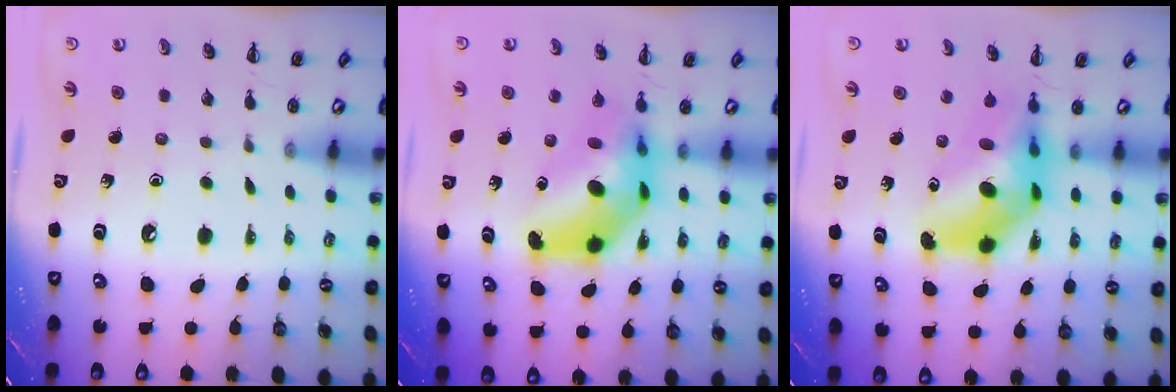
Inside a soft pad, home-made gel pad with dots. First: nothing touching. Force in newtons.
{"total": 8.7, "press": 8.3, "slide": 2.6}
{"total": 7.6, "press": 7.2, "slide": 2.4}